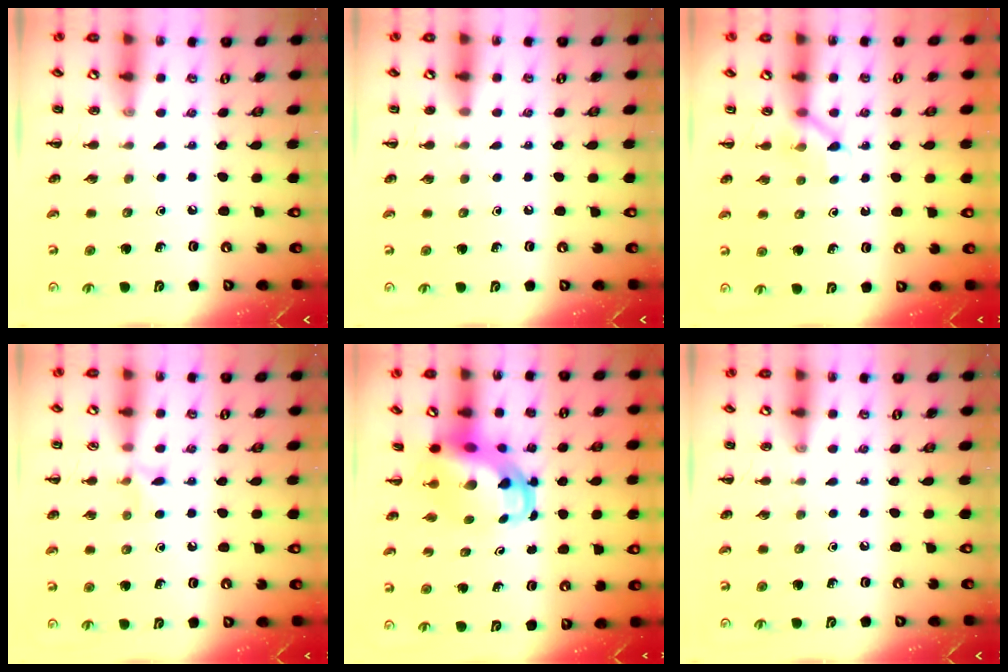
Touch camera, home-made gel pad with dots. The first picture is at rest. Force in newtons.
{"total": 1.9, "press": 1.9, "slide": 0.4}
{"total": 4.5, "press": 4.2, "slide": 1.5}
{"total": 6.2, "press": 5.9, "slide": 1.9}
{"total": 5.9, "press": 5.7, "slide": 1.5}
{"total": 0.0}